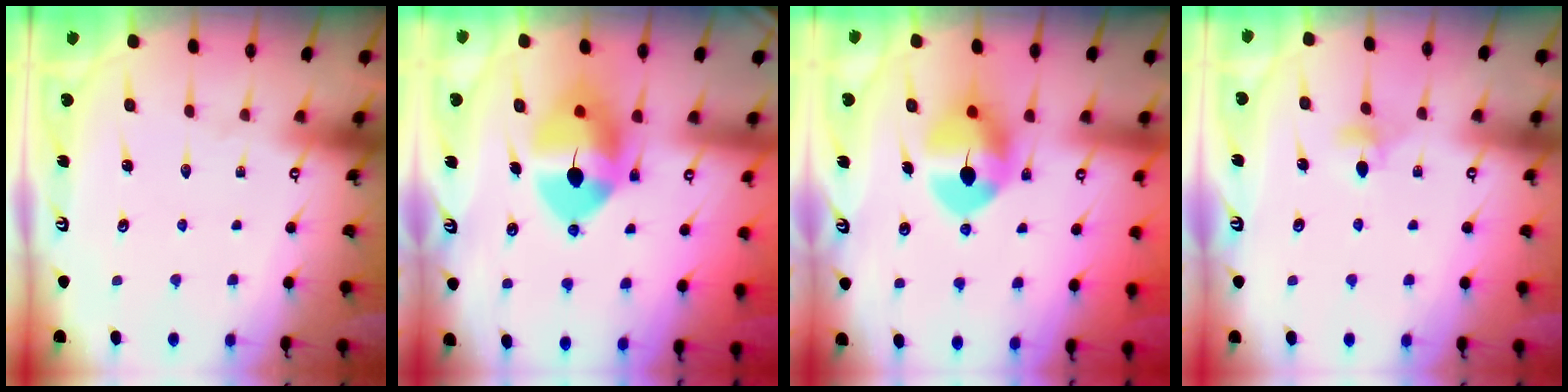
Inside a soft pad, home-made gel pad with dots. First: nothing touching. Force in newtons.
{"total": 12.6, "press": 12.4, "slide": 2.3}
{"total": 9.6, "press": 9.5, "slide": 1.5}
{"total": 3.6, "press": 3.4, "slide": 1.0}